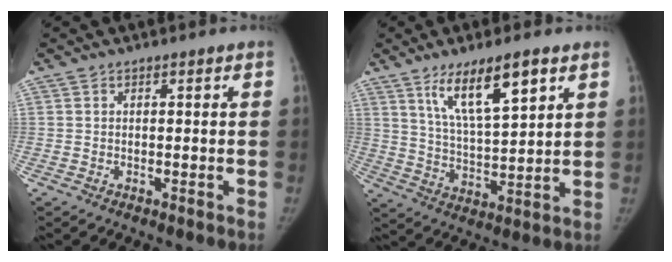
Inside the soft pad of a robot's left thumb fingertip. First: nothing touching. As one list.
[{"total": 12.3, "force": [6.9, 3.2, 9.6], "torque": [-0.158, -0.036, 0.131]}]